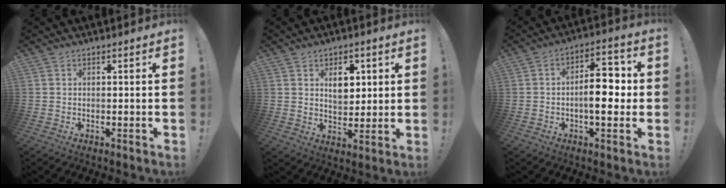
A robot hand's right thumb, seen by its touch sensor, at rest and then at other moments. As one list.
[{"total": 8.0, "force": [3.2, 5.5, 4.8], "torque": [-0.062, -0.006, 0.055]}, {"total": 12.4, "force": [-0.9, 6.0, 10.8], "torque": [-0.142, 0.014, -0.019]}]